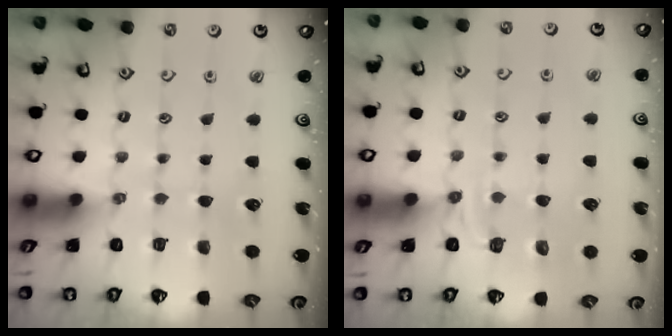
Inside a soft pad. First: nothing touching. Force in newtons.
{"total": 4.2, "press": 3.5, "slide": 2.3}